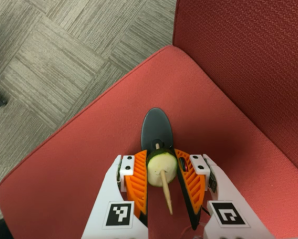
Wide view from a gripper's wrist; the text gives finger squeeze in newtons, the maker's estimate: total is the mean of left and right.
{"total": 9.8, "left": 10.5, "right": 9.1}